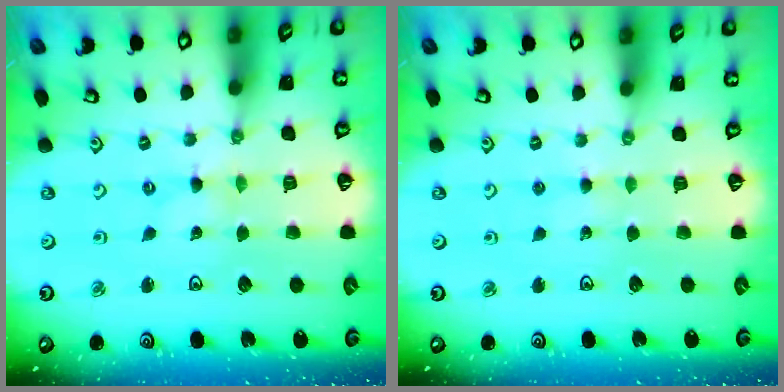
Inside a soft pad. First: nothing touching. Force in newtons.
{"total": 2.2, "press": 2.2, "slide": 0.2}